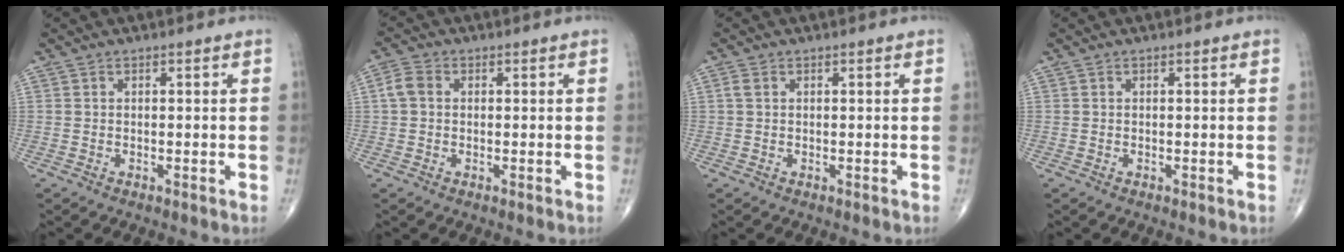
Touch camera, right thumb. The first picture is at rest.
{"total": 3.3, "force": [0.3, 2.6, 2.1], "torque": [-0.045, 0.011, 0.000]}
{"total": 1.2, "force": [0.3, 0.8, 0.8], "torque": [-0.023, 0.005, 0.008]}
{"total": 0.0}